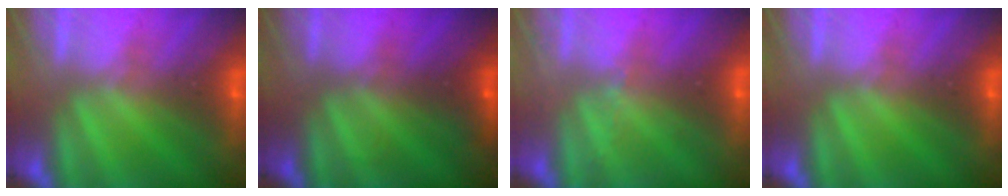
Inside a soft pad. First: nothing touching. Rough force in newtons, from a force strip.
{"total": 1.7}
{"total": 2.1}
{"total": 0.0}